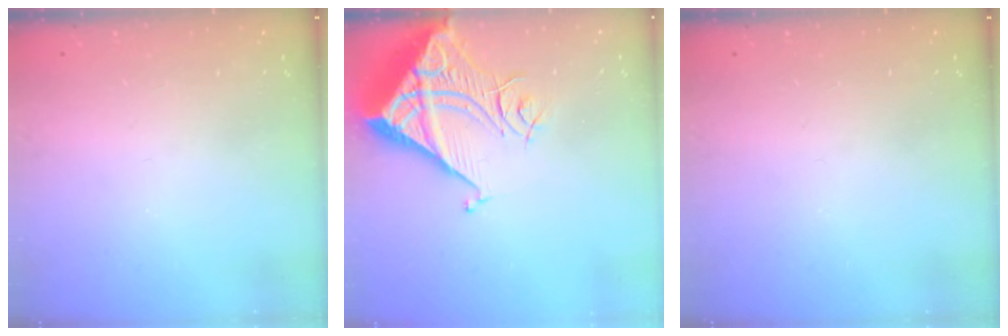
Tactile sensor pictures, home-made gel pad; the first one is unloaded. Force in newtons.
{"total": 10.3, "press": 10.3, "slide": 1.3}
{"total": 0.0}